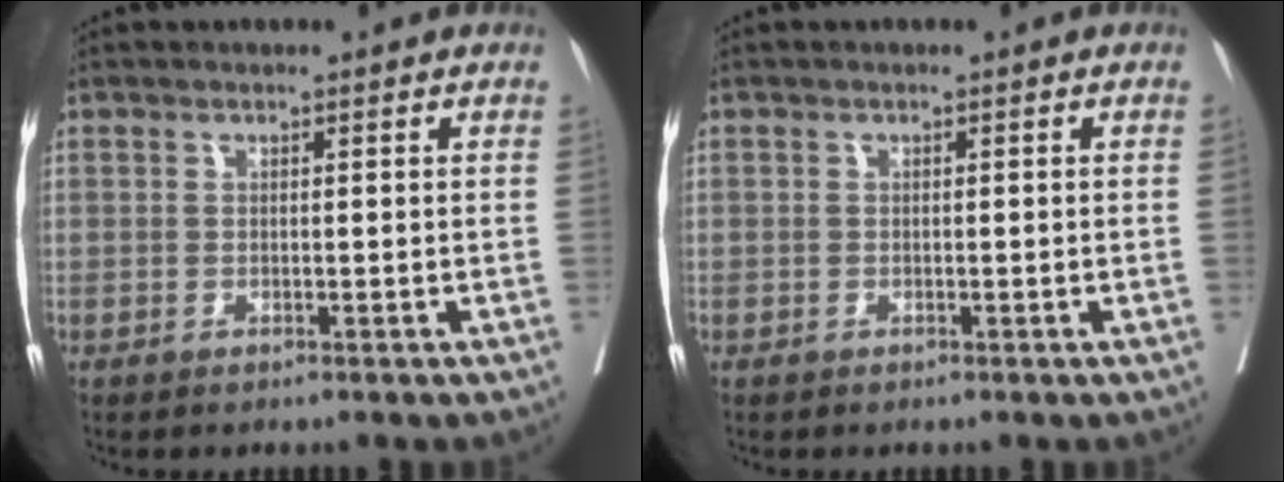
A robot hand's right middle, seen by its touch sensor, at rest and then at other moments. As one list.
[{"total": 1.0, "force": [-0.2, 0.0, 1.0], "torque": [-0.018, 0.004, 0.000]}]